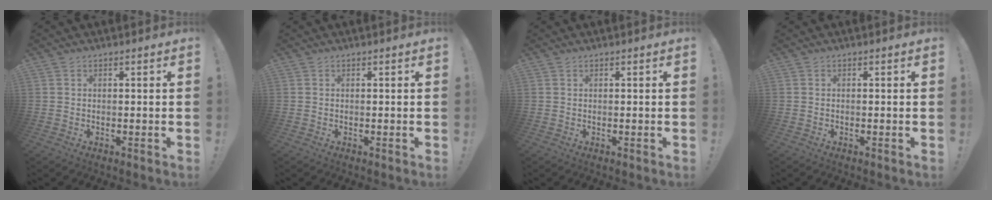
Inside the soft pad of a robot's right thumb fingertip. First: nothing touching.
{"total": 0.0}
{"total": 0.0}
{"total": 0.0}